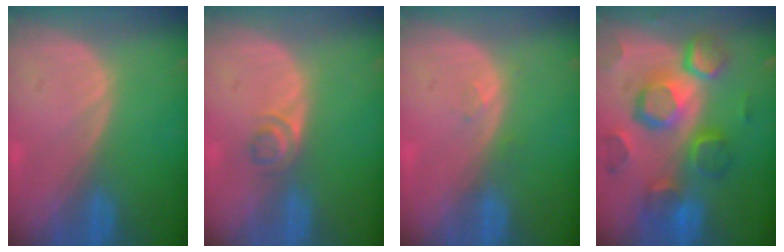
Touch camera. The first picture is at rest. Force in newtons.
{"total": 2.3, "press": 2.1, "slide": 1.0}
{"total": 1.1, "press": 1.0, "slide": 0.4}
{"total": 12.3, "press": 10.6, "slide": 6.2}